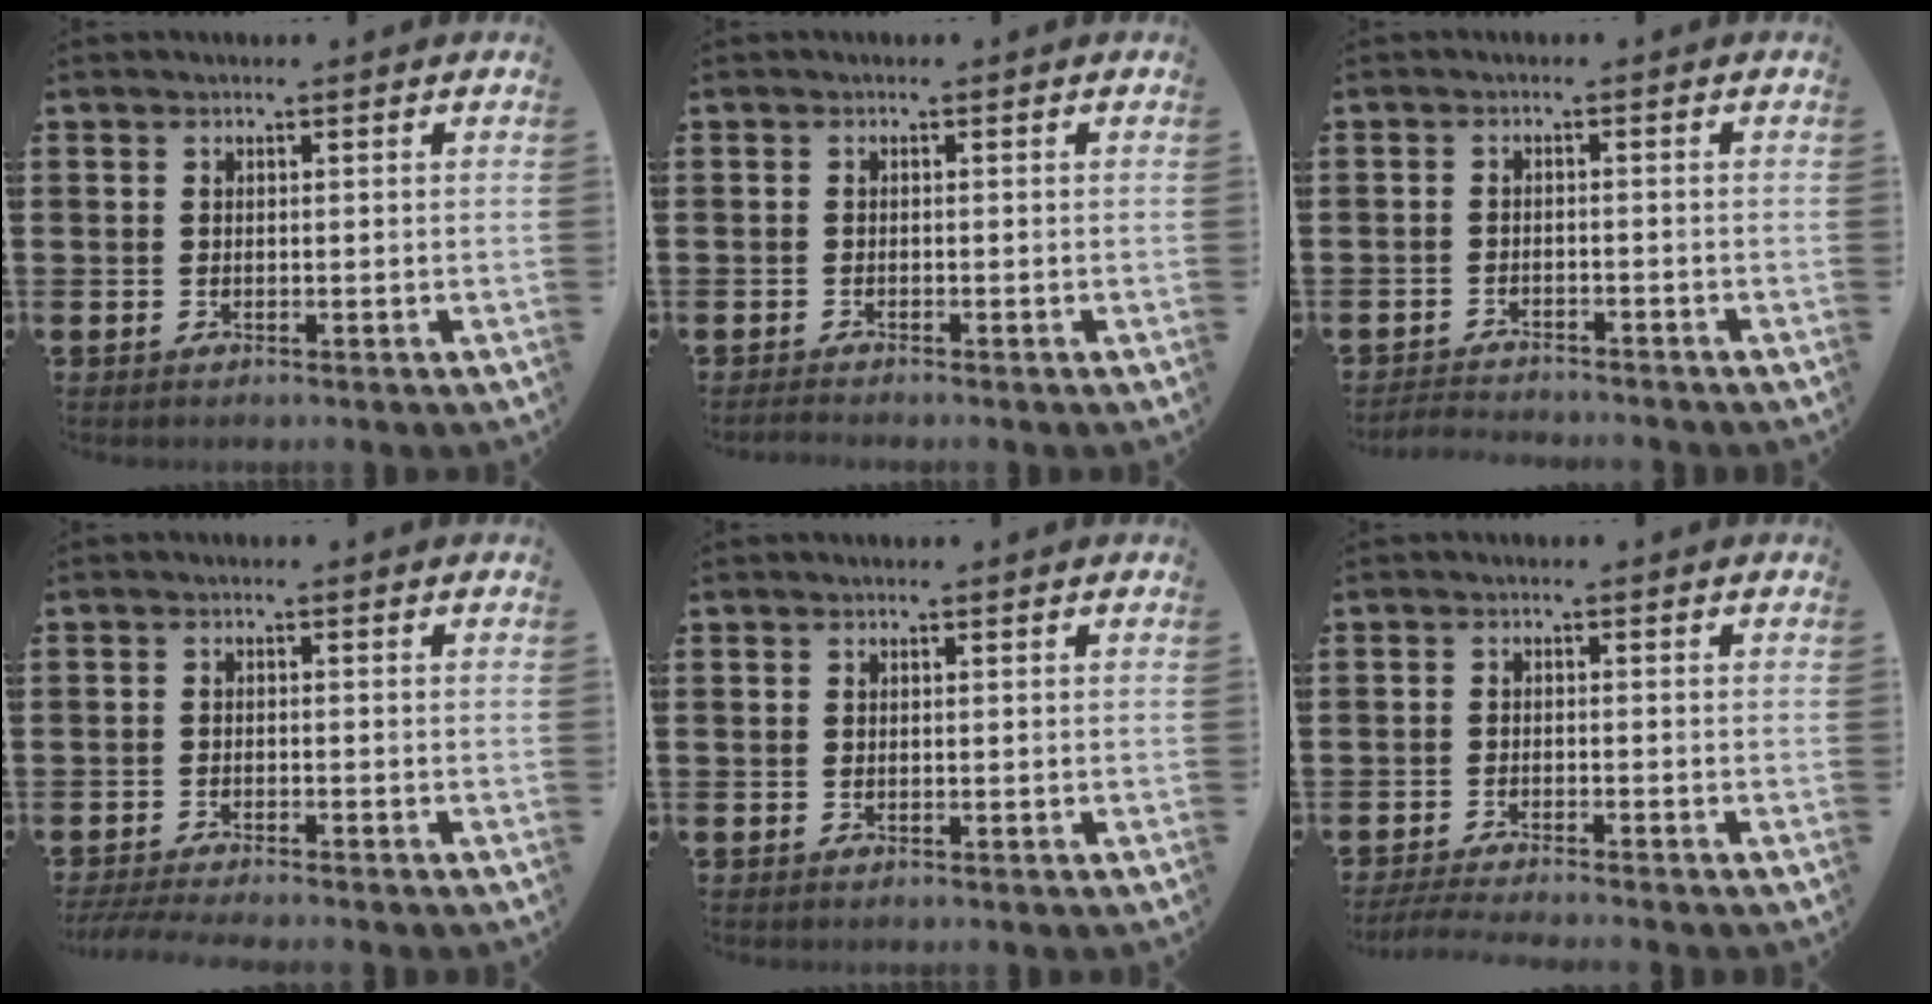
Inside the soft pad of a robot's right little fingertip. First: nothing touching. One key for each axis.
{"total": 0.7, "fx": -0.6, "fy": 0.0, "fz": 0.3, "tx": -0.005, "ty": -0.003, "tz": -0.012}
{"total": 2.0, "fx": -2.0, "fy": 0.0, "fz": -0.1, "tx": -0.003, "ty": 0.002, "tz": -0.044}
{"total": 1.3, "fx": -1.2, "fy": -0.1, "fz": 0.5, "tx": -0.007, "ty": 0.004, "tz": -0.024}
{"total": 0.0}
{"total": 2.1, "fx": -1.9, "fy": -0.1, "fz": 0.8, "tx": -0.010, "ty": 0.002, "tz": -0.037}